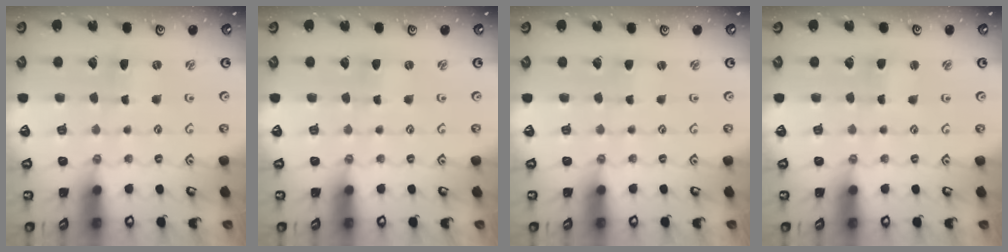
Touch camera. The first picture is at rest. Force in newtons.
{"total": 0.0}
{"total": 0.7, "press": 0.7, "slide": 0.1}
{"total": 1.6, "press": 1.6, "slide": 0.2}